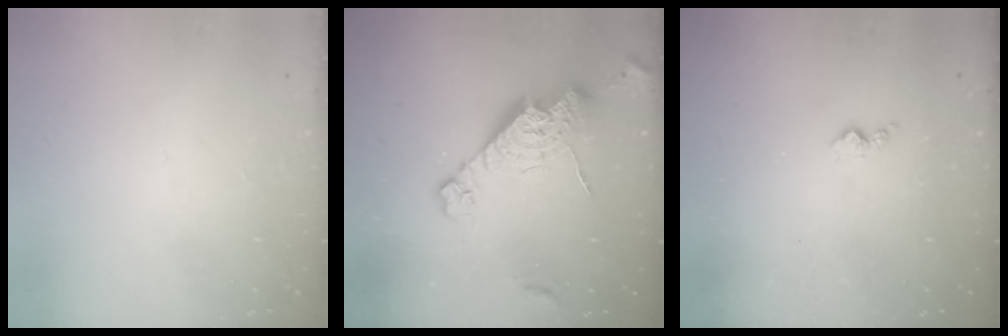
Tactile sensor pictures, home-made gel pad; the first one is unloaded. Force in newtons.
{"total": 16.6, "press": 16.5, "slide": 1.5}
{"total": 3.7, "press": 3.7, "slide": 0.4}